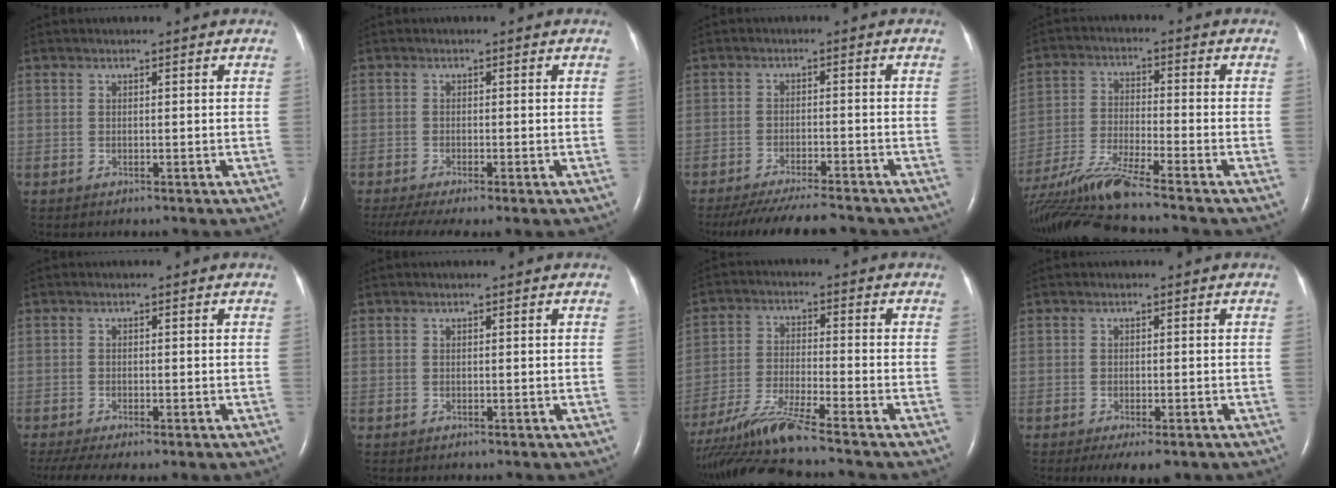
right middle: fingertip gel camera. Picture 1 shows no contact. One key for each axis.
{"total": 6.8, "fx": -4.9, "fy": 0.9, "fz": 4.7, "tx": -0.081, "ty": -0.015, "tz": -0.081}
{"total": 11.8, "fx": -10.6, "fy": 1.2, "fz": 5.0, "tx": -0.075, "ty": -0.022, "tz": -0.152}
{"total": 12.9, "fx": -11.0, "fy": -1.7, "fz": 6.5, "tx": -0.130, "ty": -0.020, "tz": -0.201}
{"total": 7.0, "fx": -4.9, "fy": 1.6, "fz": 4.7, "tx": -0.084, "ty": -0.013, "tz": -0.079}
{"total": 0.0}
{"total": 11.4, "fx": -9.8, "fy": -2.1, "fz": 5.5, "tx": -0.107, "ty": -0.025, "tz": -0.179}
{"total": 4.6, "fx": -3.0, "fy": 1.3, "fz": 3.2, "tx": -0.043, "ty": -0.010, "tz": -0.041}